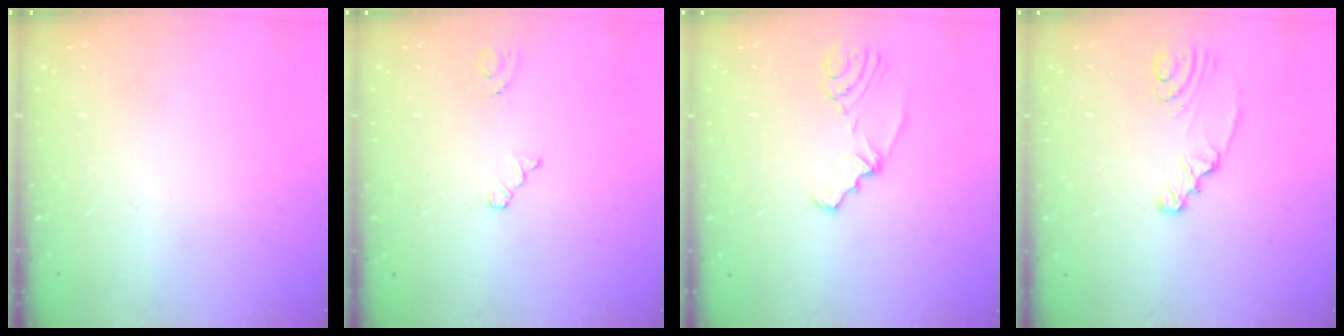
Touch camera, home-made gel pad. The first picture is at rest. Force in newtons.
{"total": 3.4, "press": 3.4, "slide": 0.5}
{"total": 4.8, "press": 1.5, "slide": 4.6}
{"total": 2.4, "press": 2.4, "slide": 0.3}